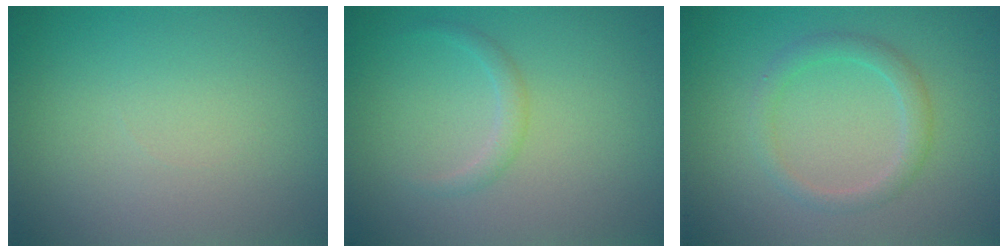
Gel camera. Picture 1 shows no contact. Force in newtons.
{"total": 1.1, "press": 1.1, "slide": 0.1}
{"total": 2.0, "press": 2.0, "slide": 0.1}